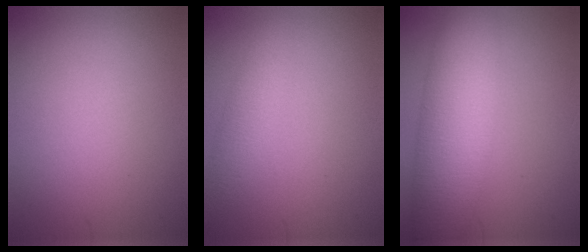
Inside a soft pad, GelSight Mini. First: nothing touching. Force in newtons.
{"total": 2.9, "press": 2.9, "slide": 0.2}
{"total": 9.4, "press": 9.4, "slide": 0.3}